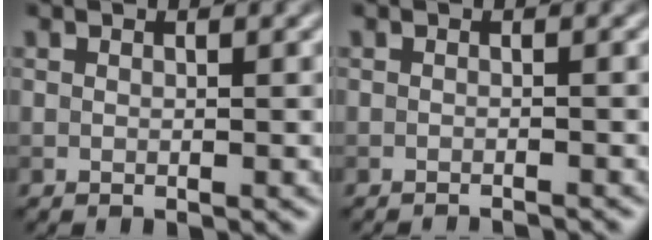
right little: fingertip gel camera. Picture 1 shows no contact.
{"total": 1.9, "force": [-1.8, 0.3, 0.7], "torque": [0.000, 0.000, -0.025]}